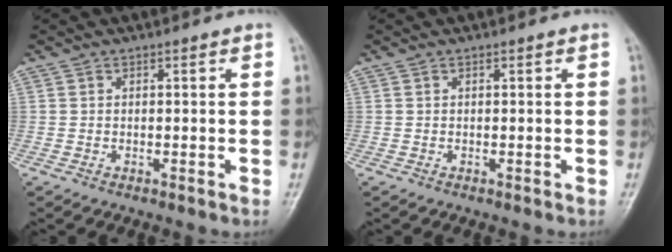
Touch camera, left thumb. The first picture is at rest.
{"total": 0.0}